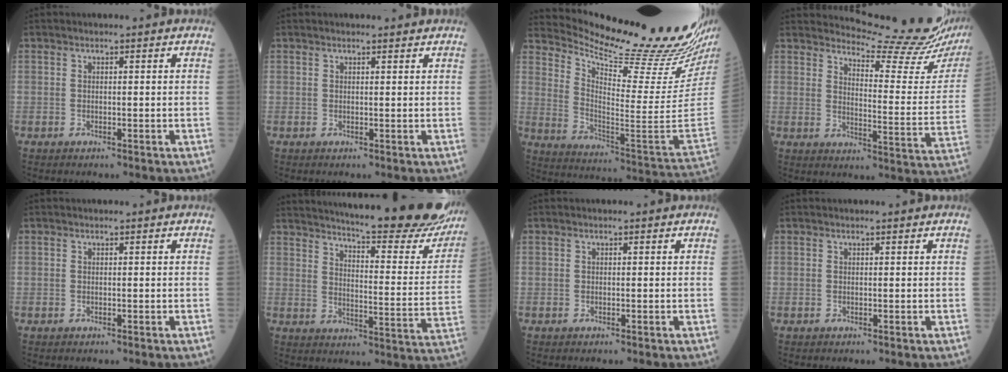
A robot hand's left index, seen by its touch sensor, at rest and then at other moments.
{"total": 1.4, "force": [1.4, 0.1, 0.3], "torque": [-0.008, 0.003, 0.017]}
{"total": 25.2, "force": [23.2, -0.8, 9.7], "torque": [-0.172, -0.130, 0.322]}
{"total": 16.1, "force": [15.5, -1.5, 3.8], "torque": [-0.061, -0.110, 0.184]}
{"total": 0.0}
{"total": 29.1, "force": [25.7, 3.8, 13.1], "torque": [-0.198, -0.093, 0.313]}
{"total": 0.0}
{"total": 0.0}